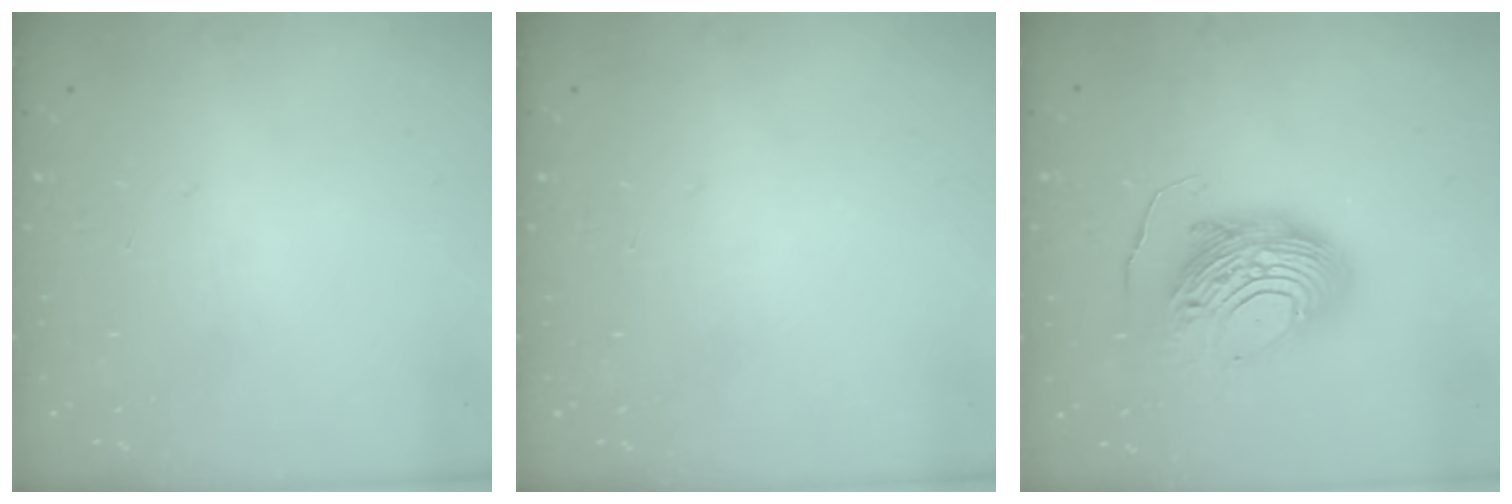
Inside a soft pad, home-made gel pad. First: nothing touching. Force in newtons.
{"total": 0.0}
{"total": 11.6, "press": 11.6, "slide": 0.9}